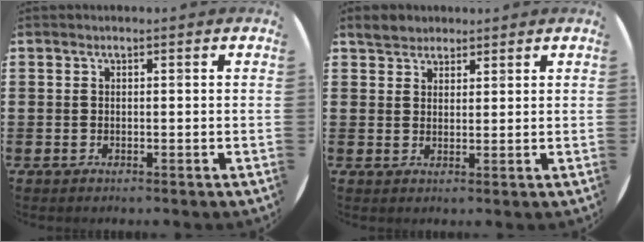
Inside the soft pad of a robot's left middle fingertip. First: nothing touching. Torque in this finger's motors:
{"motor_torque": [0.35, -0.33, 0.04, 0.01]}